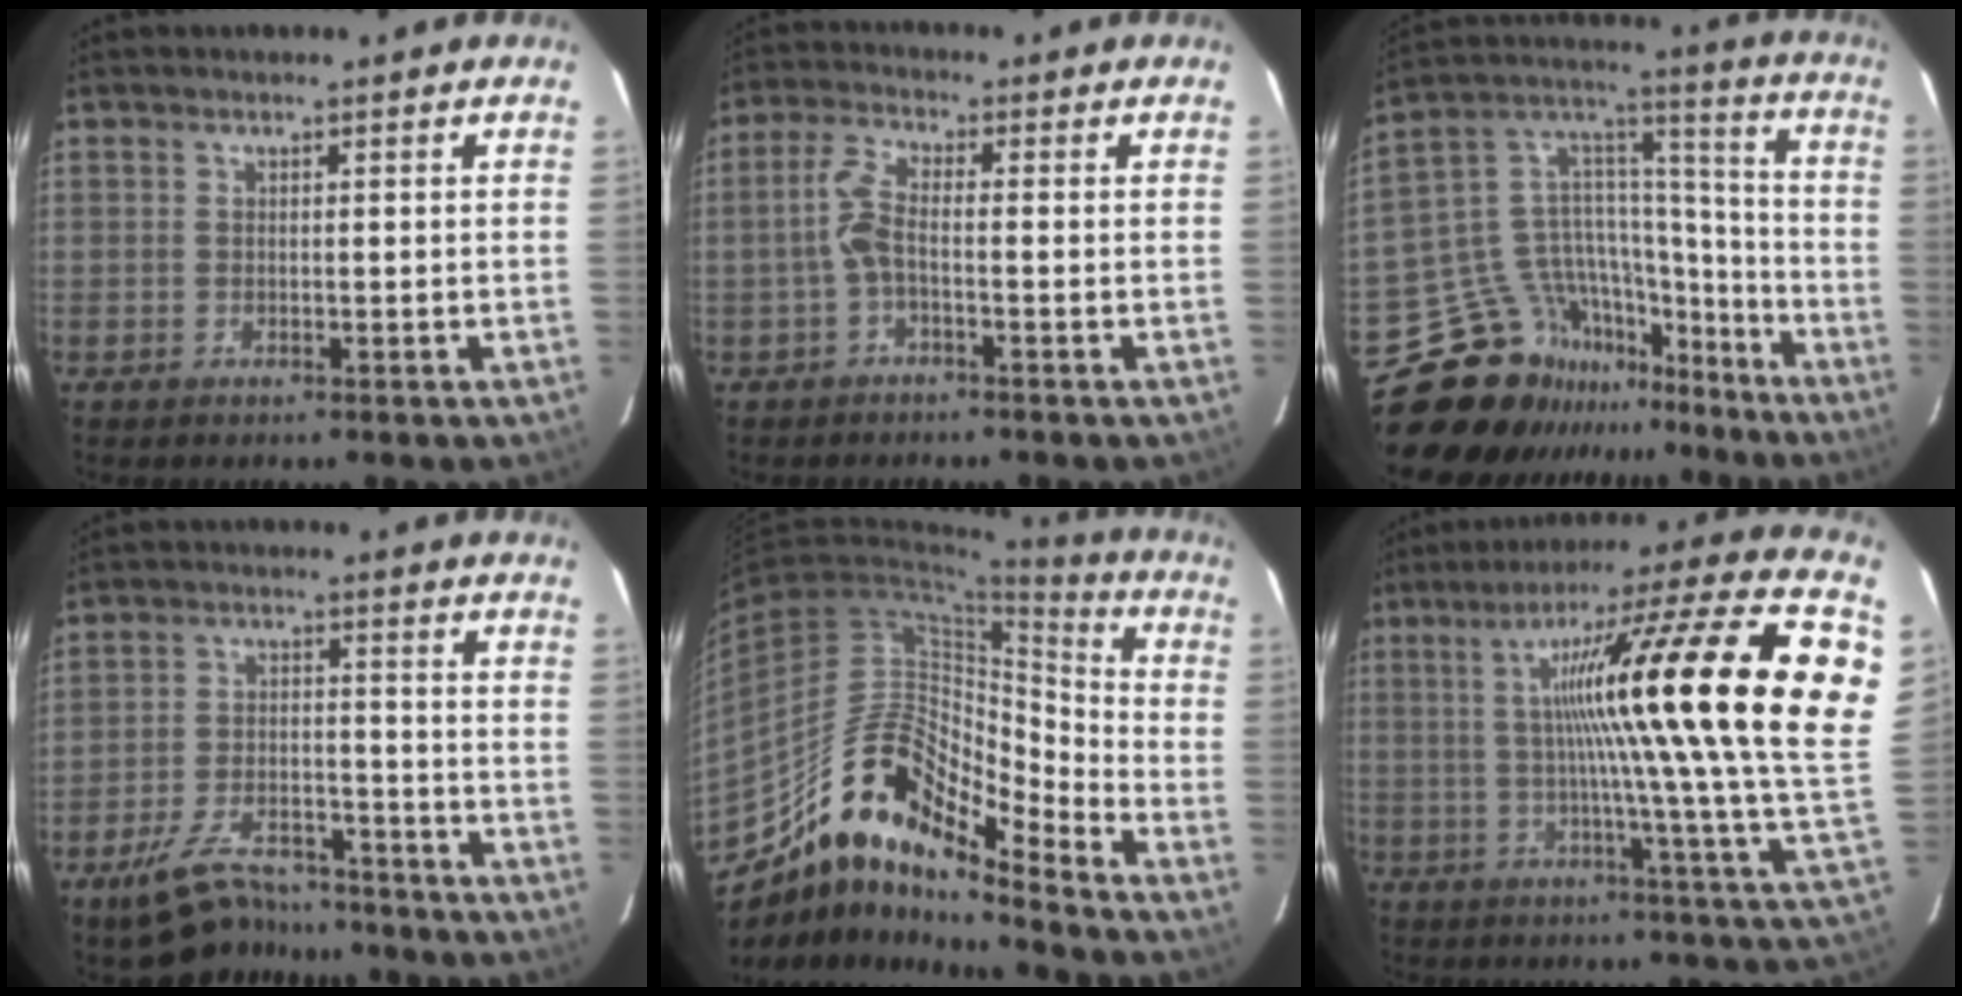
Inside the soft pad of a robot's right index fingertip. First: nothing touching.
{"total": 4.2, "force": [-1.0, 0.8, 4.0], "torque": [-0.089, 0.011, -0.022]}
{"total": 19.5, "force": [-15.8, 10.4, 4.6], "torque": [-0.079, 0.078, -0.252]}
{"total": 10.3, "force": [-8.8, 3.6, 4.1], "torque": [-0.078, -0.001, -0.147]}
{"total": 16.6, "force": [-11.7, 5.4, 10.4], "torque": [-0.178, 0.050, -0.201]}
{"total": 28.2, "force": [5.7, -0.5, 27.6], "torque": [-0.333, 0.038, 0.076]}